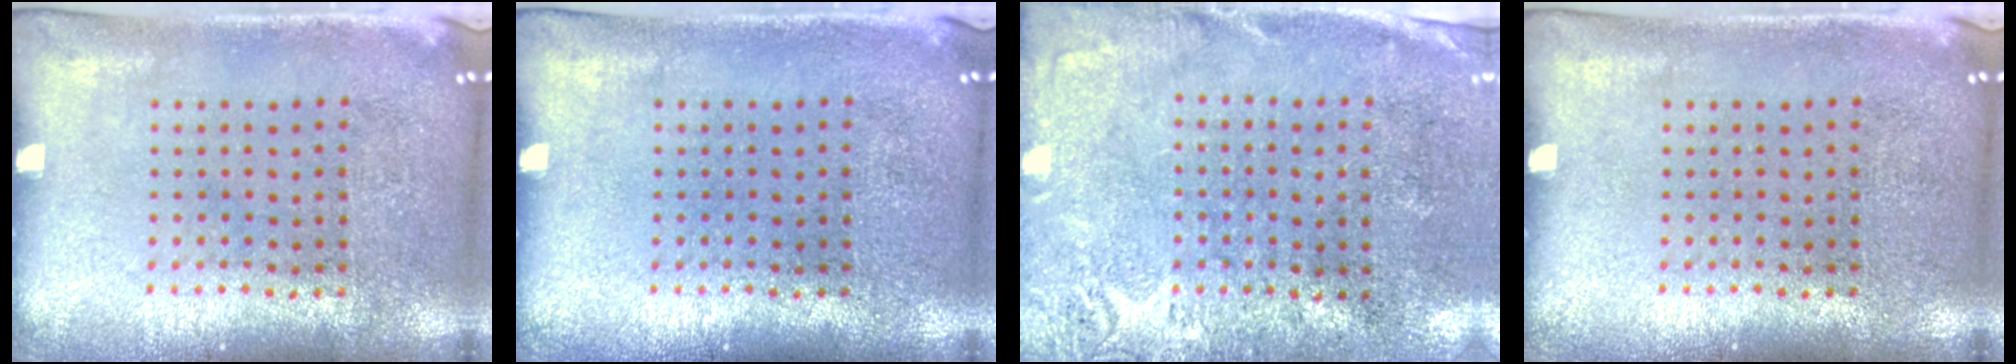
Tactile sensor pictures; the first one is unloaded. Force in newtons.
{"total": 0.0}
{"total": 2.7, "press": 2.3, "slide": 1.5}
{"total": 0.0}